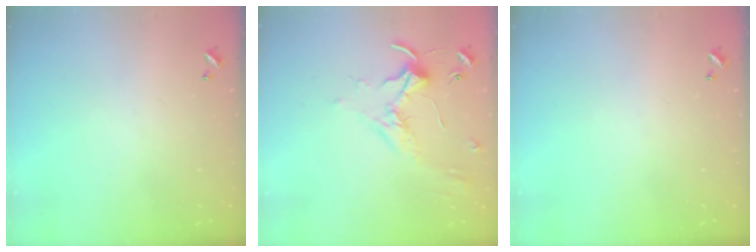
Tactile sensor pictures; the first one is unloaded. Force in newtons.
{"total": 1.7, "press": 1.7, "slide": 0.4}
{"total": 0.0}